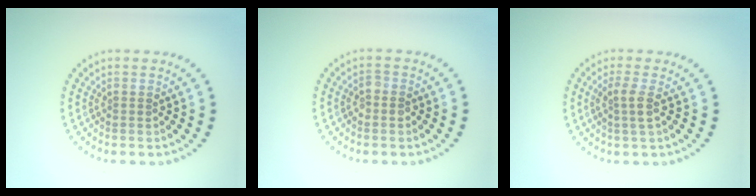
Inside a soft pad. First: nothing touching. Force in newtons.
{"total": 1.2, "press": 1.1, "slide": 0.2}
{"total": 1.8, "press": 1.5, "slide": 1.0}